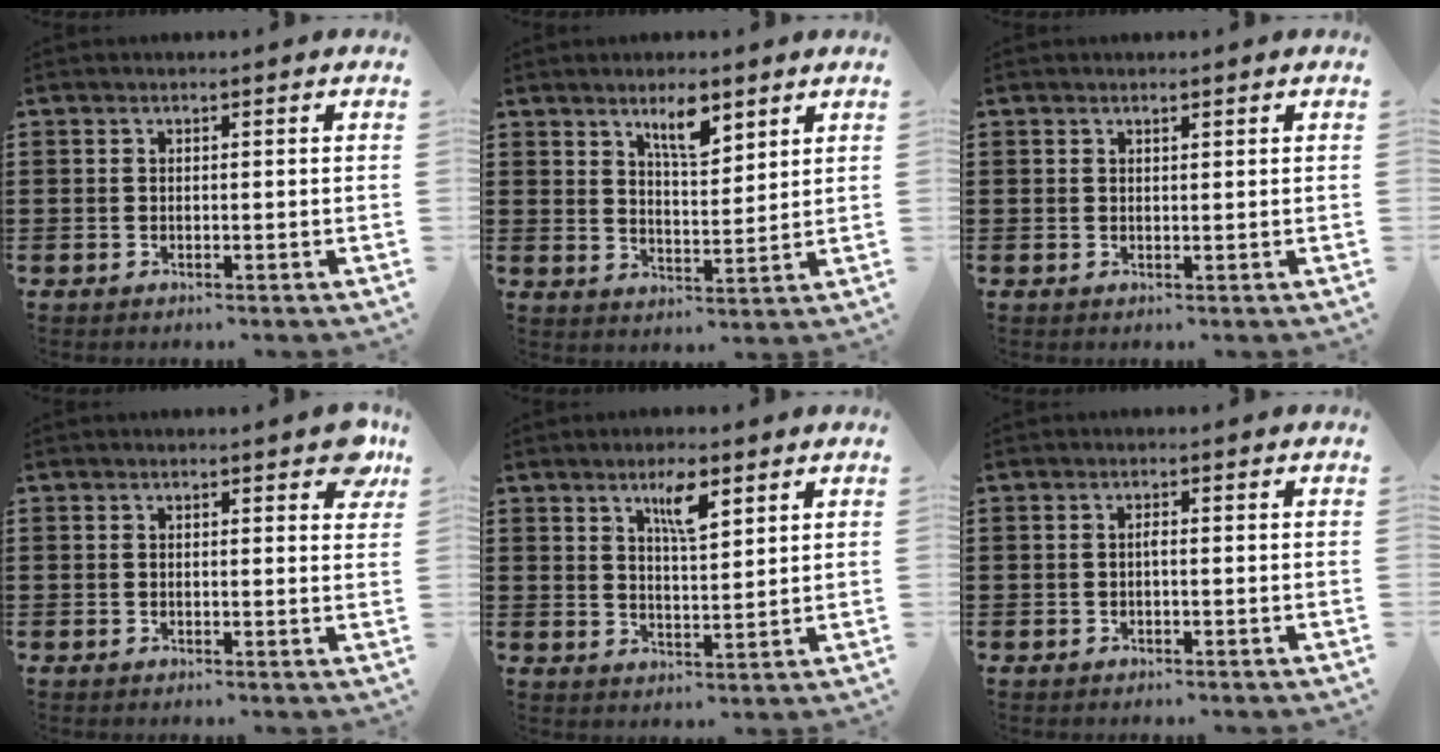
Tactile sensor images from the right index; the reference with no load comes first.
{"total": 5.8, "force": [4.1, 1.7, 3.7], "torque": [-0.066, -0.007, 0.068]}
{"total": 0.6, "force": [0.5, 0.2, 0.3], "torque": [-0.007, 0.002, 0.009]}
{"total": 2.9, "force": [1.7, 1.2, 2.0], "torque": [-0.014, -0.004, 0.024]}
{"total": 5.3, "force": [3.2, 1.4, 4.0], "torque": [-0.072, 0.001, 0.050]}
{"total": 0.8, "force": [-0.2, 0.1, 0.8], "torque": [-0.017, -0.003, -0.004]}